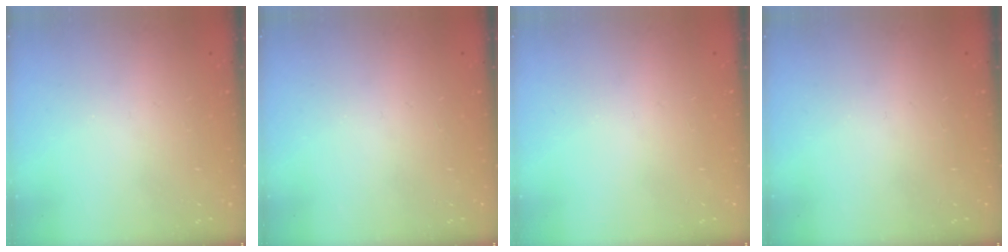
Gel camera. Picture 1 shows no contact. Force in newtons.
{"total": 0.0}
{"total": 0.0}
{"total": 0.0}